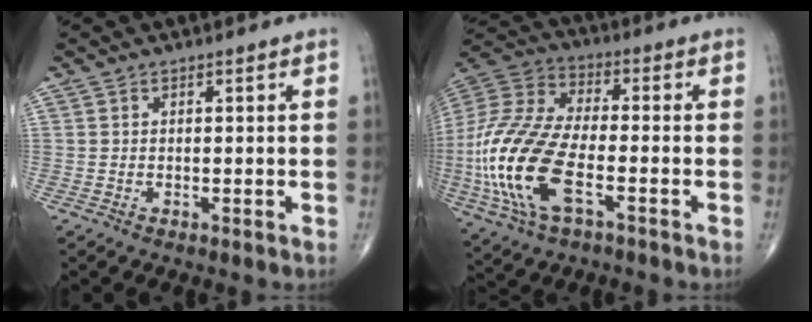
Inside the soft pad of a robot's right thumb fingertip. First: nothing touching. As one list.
[{"total": 21.9, "force": [-5.9, 10.3, 18.3], "torque": [-0.423, 0.010, -0.108]}]